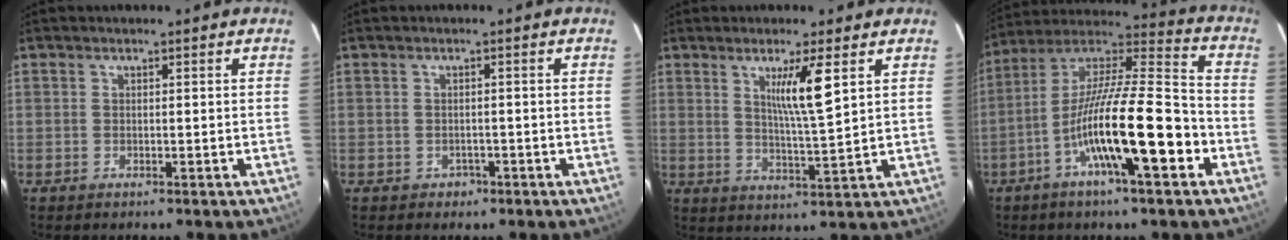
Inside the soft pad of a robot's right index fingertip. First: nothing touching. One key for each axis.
{"total": 1.5, "fx": -0.8, "fy": 1.3, "fz": 0.3, "tx": -0.003, "ty": 0.004, "tz": -0.009}
{"total": 7.0, "fx": 2.9, "fy": -0.6, "fz": 6.3, "tx": -0.110, "ty": -0.016, "tz": 0.053}
{"total": 18.0, "fx": -6.5, "fy": 1.9, "fz": 16.7, "tx": -0.300, "ty": 0.002, "tz": -0.114}